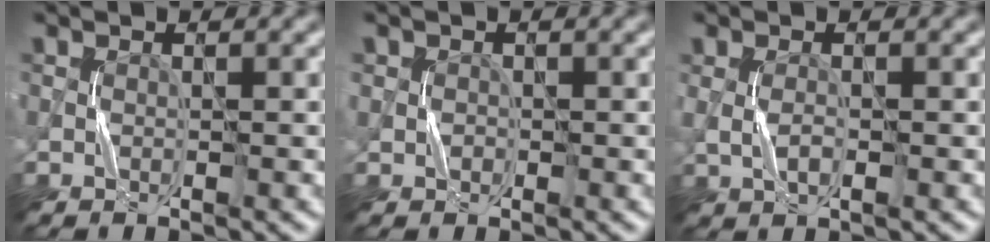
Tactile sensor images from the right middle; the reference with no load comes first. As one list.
[{"total": 0.8, "force": [-0.1, 0.8, -0.1], "torque": [0.008, -0.001, -0.001]}, {"total": 1.3, "force": [0.1, 0.6, 1.2], "torque": [-0.029, -0.003, 0.003]}]